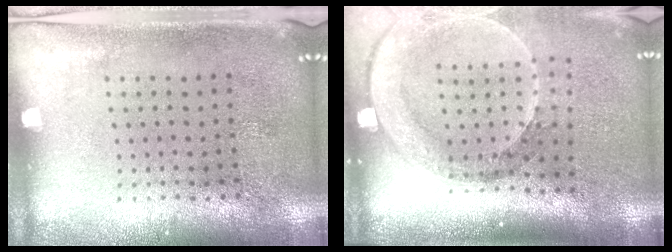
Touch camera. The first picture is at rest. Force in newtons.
{"total": 2.6, "press": 2.0, "slide": 1.7}